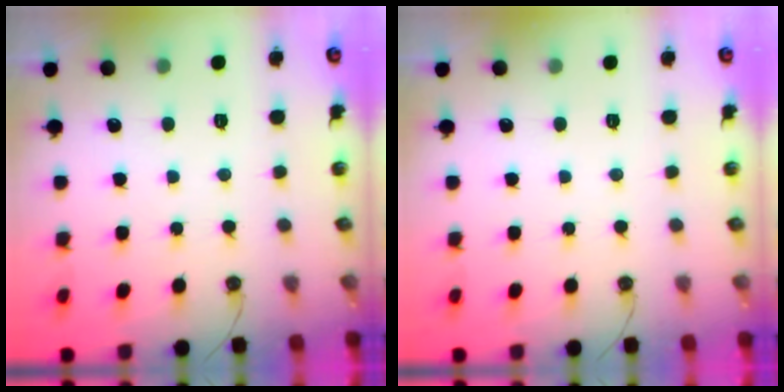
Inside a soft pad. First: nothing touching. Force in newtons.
{"total": 0.0}